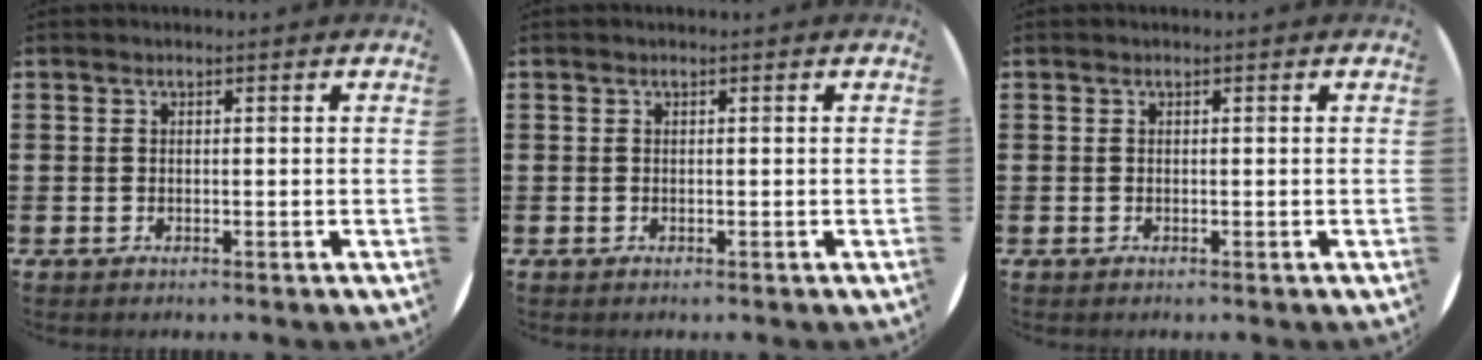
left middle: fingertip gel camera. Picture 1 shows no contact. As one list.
[{"total": 0.0}, {"total": 0.0}]